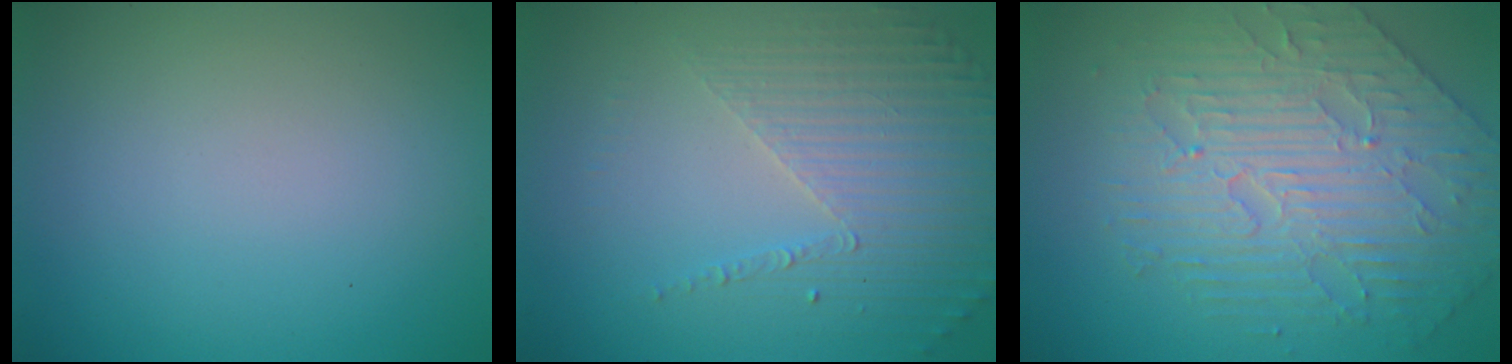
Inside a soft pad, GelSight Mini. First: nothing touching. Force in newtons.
{"total": 4.5, "press": 3.2, "slide": 3.2}
{"total": 5.1, "press": 4.8, "slide": 1.7}